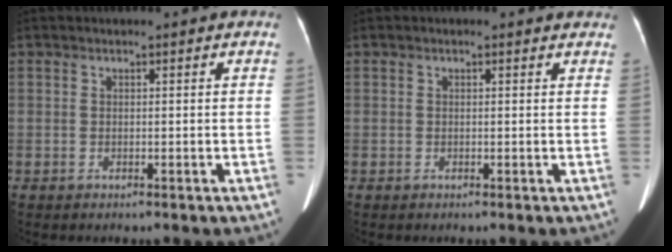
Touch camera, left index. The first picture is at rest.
{"total": 1.0, "force": [0.9, 0.5, 0.3], "torque": [-0.007, -0.002, -0.006]}